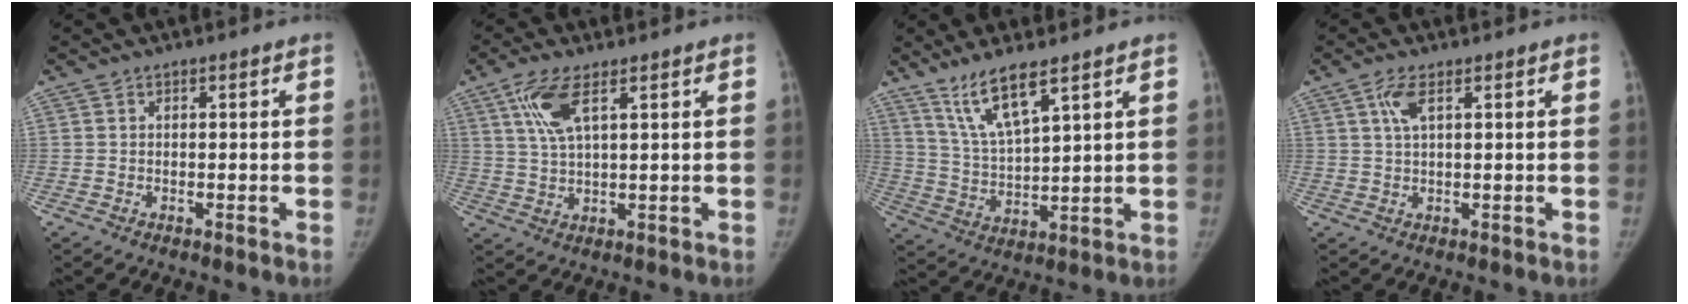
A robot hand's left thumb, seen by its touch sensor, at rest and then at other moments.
{"total": 6.8, "force": [3.2, 2.1, 5.6], "torque": [-0.126, -0.006, 0.067]}
{"total": 9.3, "force": [6.4, 1.7, 6.6], "torque": [-0.126, -0.037, 0.138]}
{"total": 3.3, "force": [1.4, 1.1, 2.8], "torque": [-0.065, 0.004, 0.031]}